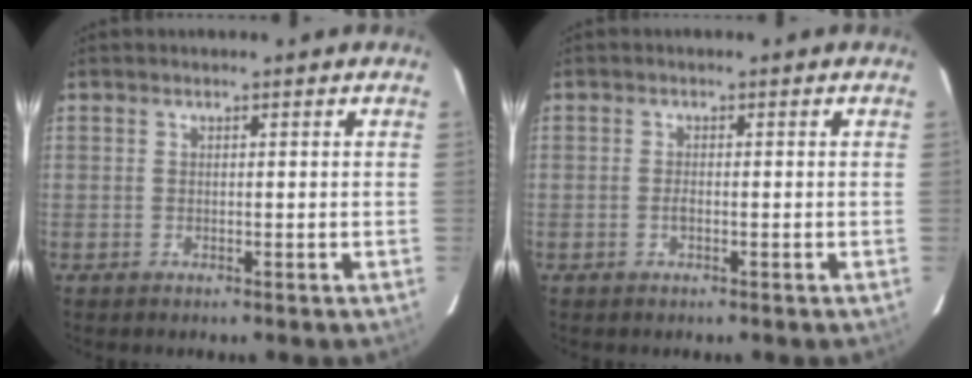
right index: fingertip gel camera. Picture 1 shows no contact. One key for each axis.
{"total": 1.0, "fx": -0.4, "fy": 0.4, "fz": 0.8, "tx": -0.017, "ty": 0.001, "tz": -0.008}